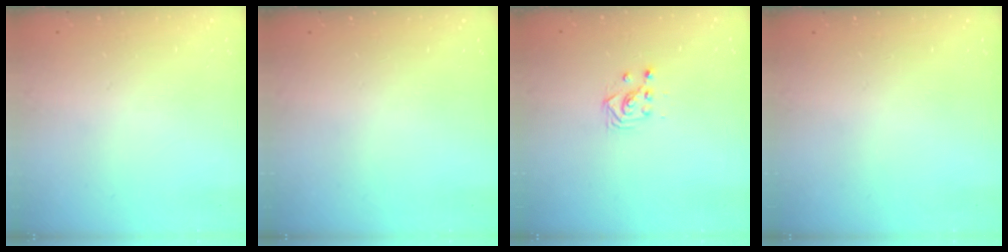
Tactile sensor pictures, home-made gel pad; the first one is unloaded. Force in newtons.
{"total": 0.0}
{"total": 3.0, "press": 3.0, "slide": 0.1}
{"total": 0.0}